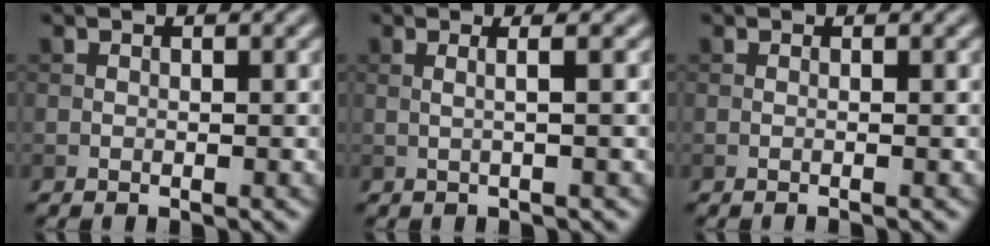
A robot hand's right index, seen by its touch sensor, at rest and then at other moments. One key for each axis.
{"total": 2.1, "fx": 0.4, "fy": 0.7, "fz": 2.0, "tx": -0.027, "ty": 0.001, "tz": -0.013}
{"total": 0.9, "fx": -0.1, "fy": 0.3, "fz": 0.8, "tx": -0.008, "ty": -0.004, "tz": -0.007}